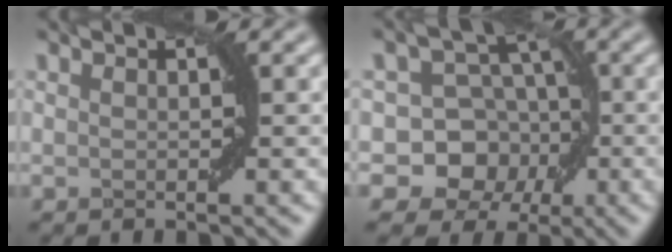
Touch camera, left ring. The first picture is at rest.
{"total": 8.5, "force": [-2.5, 7.8, 2.4], "torque": [-0.021, 0.020, -0.064]}